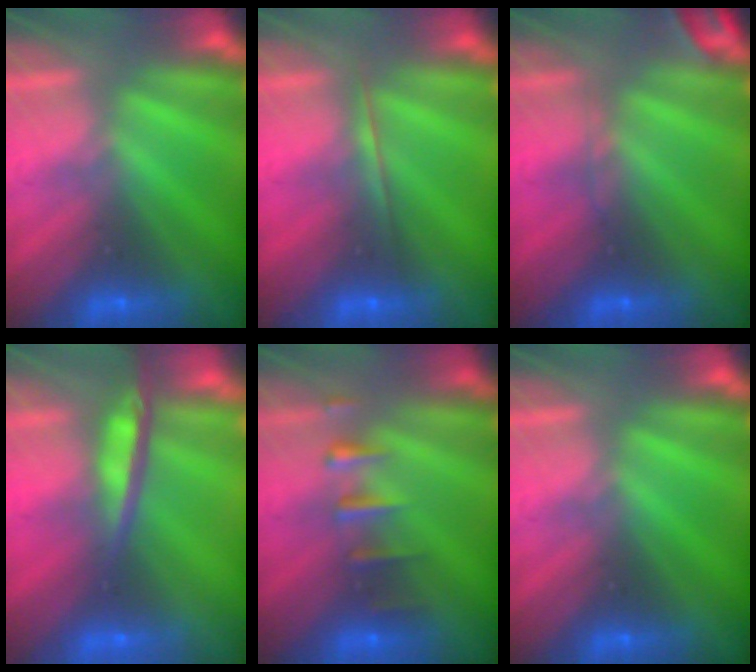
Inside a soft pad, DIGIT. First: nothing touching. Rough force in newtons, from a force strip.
{"total": 1.7}
{"total": 2.8}
{"total": 7.7}
{"total": 2.4}
{"total": 0.0}